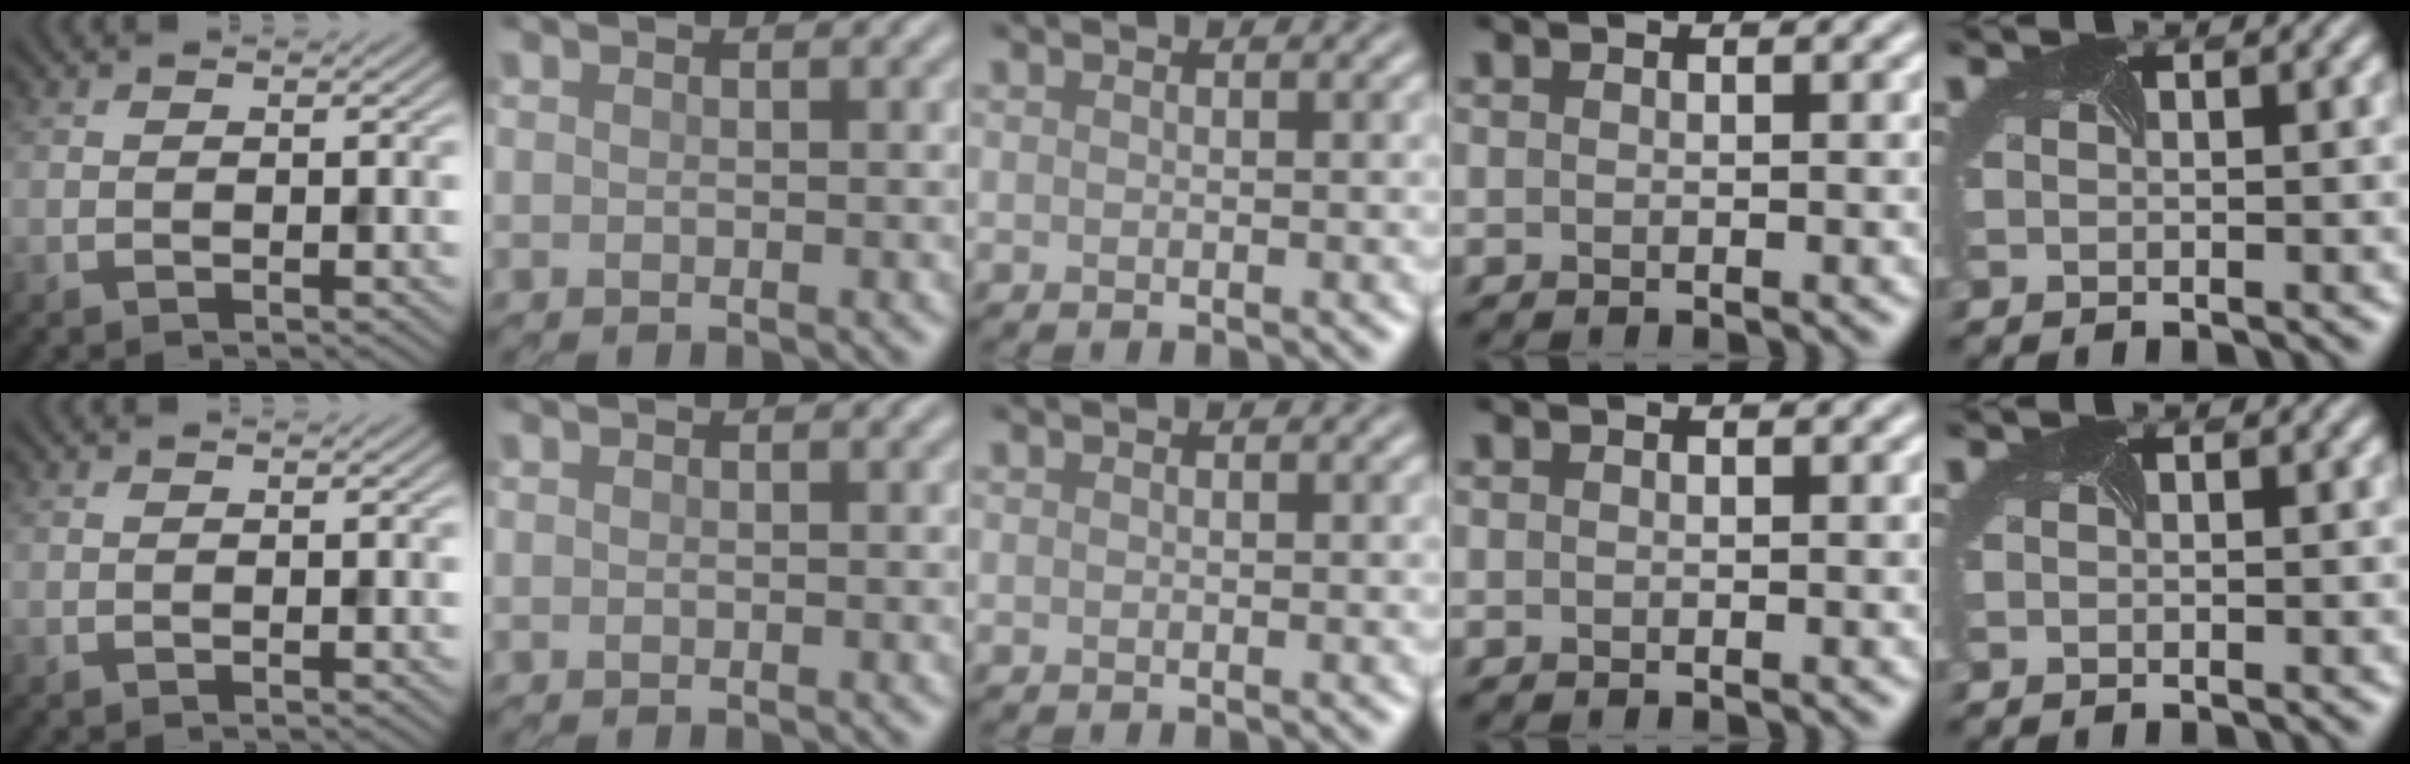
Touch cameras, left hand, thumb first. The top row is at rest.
{}